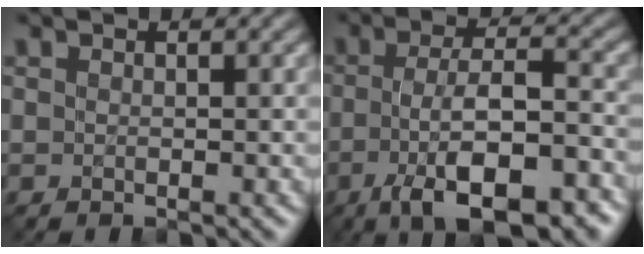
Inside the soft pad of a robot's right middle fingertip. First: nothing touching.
{"total": 10.3, "force": [-4.6, 3.6, 8.5], "torque": [-0.144, -0.003, -0.071]}